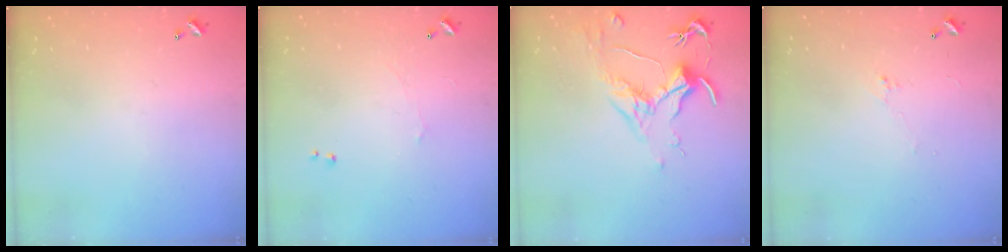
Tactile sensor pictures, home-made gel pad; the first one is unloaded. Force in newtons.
{"total": 0.7, "press": 0.1, "slide": 0.7}
{"total": 1.8, "press": 1.5, "slide": 0.9}
{"total": 0.6, "press": 0.3, "slide": 0.5}